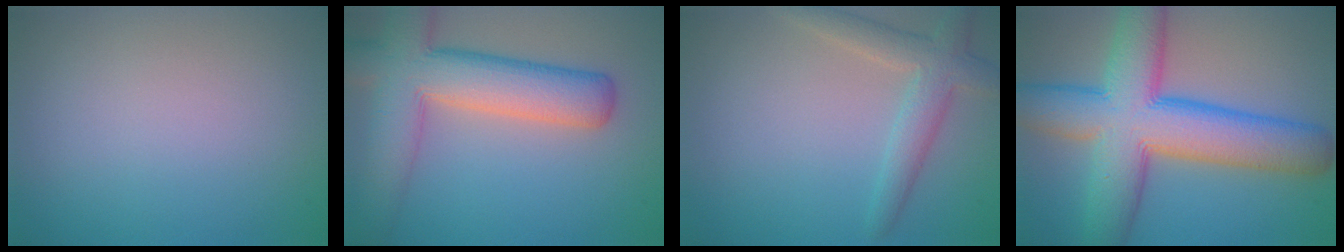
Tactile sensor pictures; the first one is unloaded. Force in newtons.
{"total": 9.4, "press": 9.3, "slide": 0.6}
{"total": 3.4, "press": 3.4, "slide": 0.3}
{"total": 12.2, "press": 12.2, "slide": 0.4}